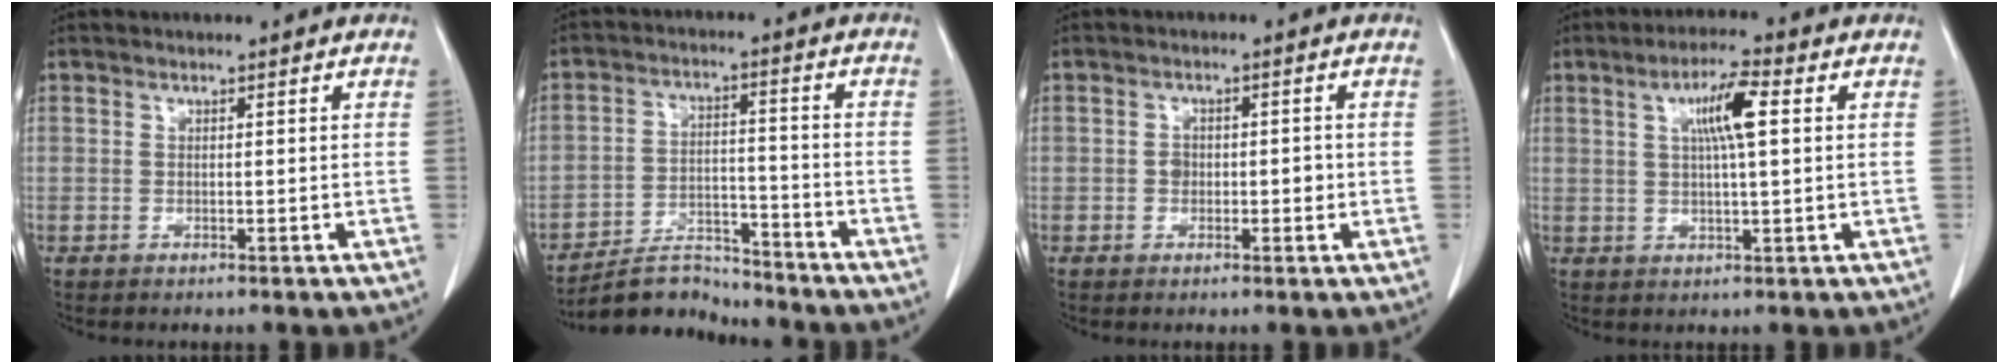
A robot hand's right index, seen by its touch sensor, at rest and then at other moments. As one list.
[{"total": 7.3, "force": [-7.2, 1.4, 0.0], "torque": [0.001, 0.011, -0.126]}, {"total": 2.6, "force": [-0.4, 1.8, 1.8], "torque": [-0.024, 0.007, -0.005]}, {"total": 6.5, "force": [1.8, 0.6, 6.2], "torque": [-0.111, 0.008, 0.031]}]